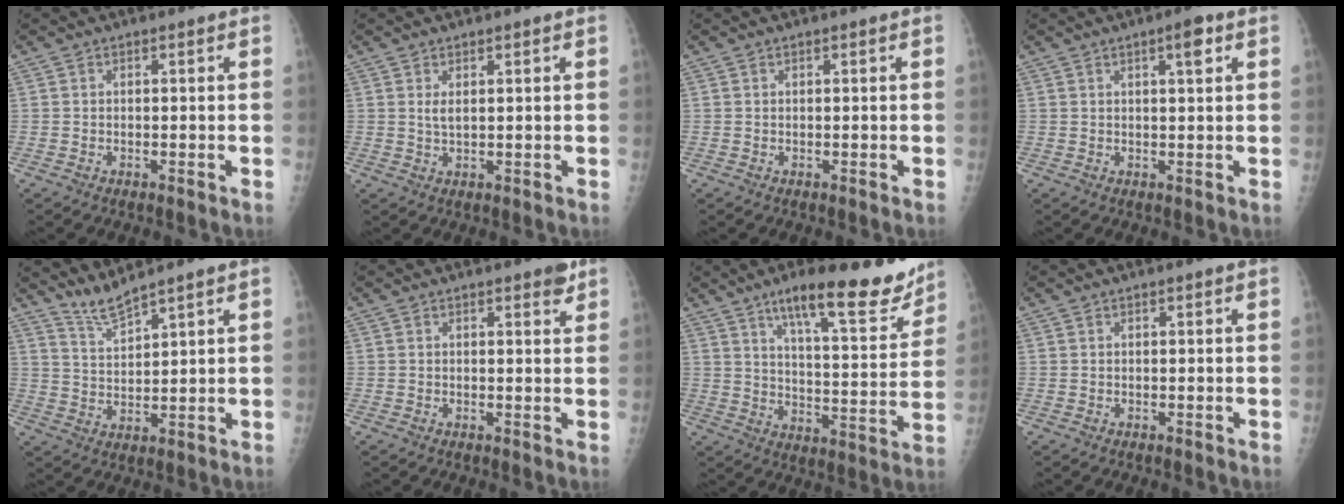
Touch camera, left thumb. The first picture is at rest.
{"total": 1.8, "force": [0.8, 0.6, 1.5], "torque": [-0.027, -0.006, 0.018]}
{"total": 0.0}
{"total": 3.3, "force": [1.6, 0.7, 2.8], "torque": [-0.038, -0.005, 0.024]}
{"total": 4.6, "force": [4.4, -0.7, 1.3], "torque": [-0.032, -0.040, 0.098]}
{"total": 2.2, "force": [1.6, 0.8, 1.4], "torque": [-0.010, -0.007, 0.018]}
{"total": 18.4, "force": [13.0, 4.7, 12.2], "torque": [-0.139, -0.072, 0.200]}
{"total": 0.0}